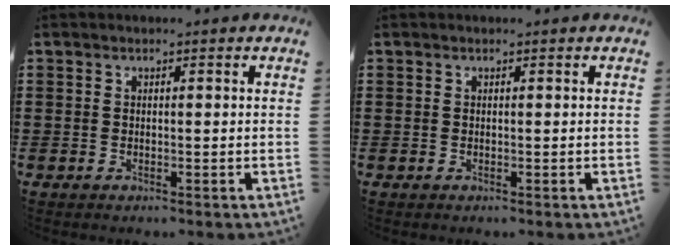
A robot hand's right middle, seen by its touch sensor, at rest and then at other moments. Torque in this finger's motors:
{"motor_torque": [-0.40, -0.27, 0.08, -0.01]}